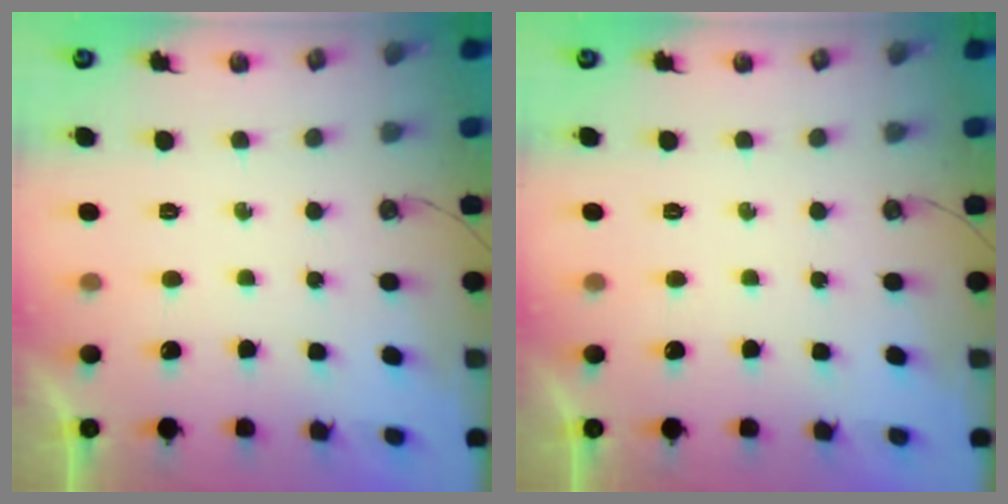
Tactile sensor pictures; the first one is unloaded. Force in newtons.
{"total": 0.0}